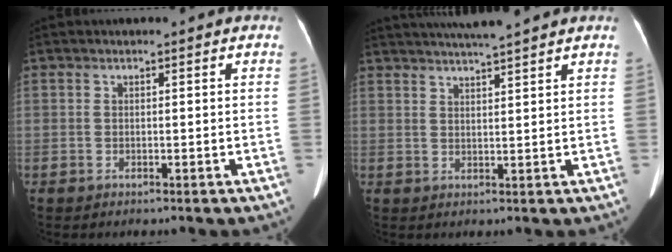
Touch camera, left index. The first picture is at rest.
{"total": 7.7, "force": [6.9, -0.6, 3.4], "torque": [-0.060, 0.020, 0.098]}